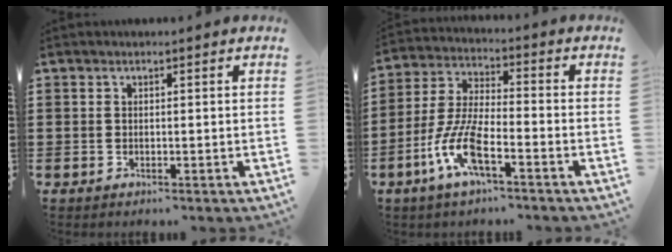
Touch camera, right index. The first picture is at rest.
{"total": 9.1, "force": [-4.6, 2.3, 7.5], "torque": [-0.183, -0.013, -0.090]}